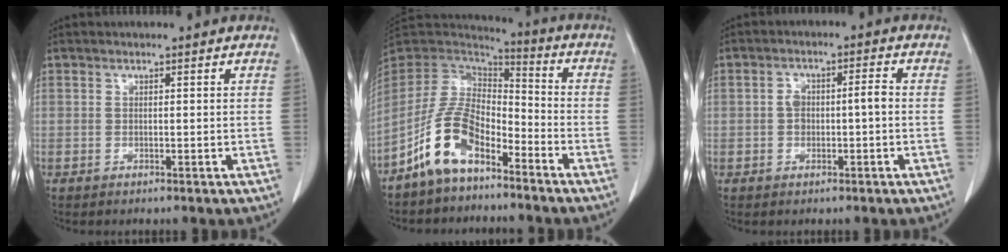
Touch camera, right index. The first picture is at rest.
{"total": 11.5, "force": [-7.1, 5.3, 7.3], "torque": [-0.161, 0.018, -0.141]}
{"total": 3.8, "force": [-0.5, 1.5, 3.4], "torque": [-0.066, 0.019, -0.007]}